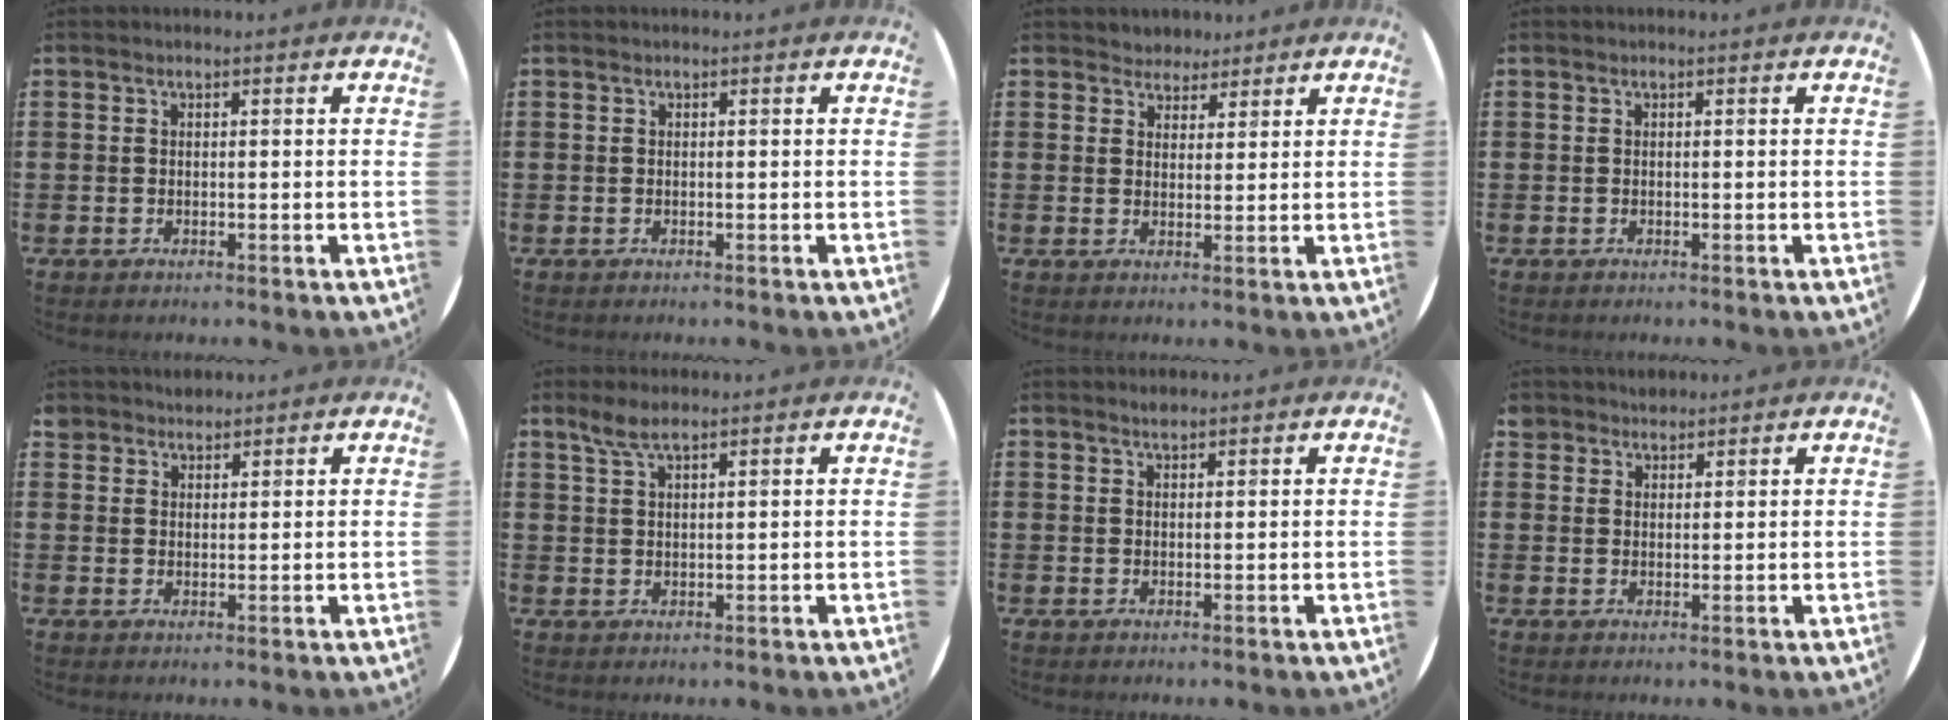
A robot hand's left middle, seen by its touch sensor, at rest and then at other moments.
{"total": 0.0}
{"total": 2.9, "force": [2.6, 1.3, 0.0], "torque": [-0.008, 0.001, 0.048]}
{"total": 0.0}
{"total": 2.0, "force": [1.8, 0.7, -0.2], "torque": [0.000, 0.004, 0.037]}
{"total": 3.4, "force": [2.5, 0.8, 2.1], "torque": [-0.046, 0.003, 0.046]}
{"total": 1.0, "force": [1.0, 0.0, 0.1], "torque": [-0.004, -0.001, 0.020]}
{"total": 2.0, "force": [1.9, 0.7, -0.2], "torque": [0.000, 0.004, 0.038]}